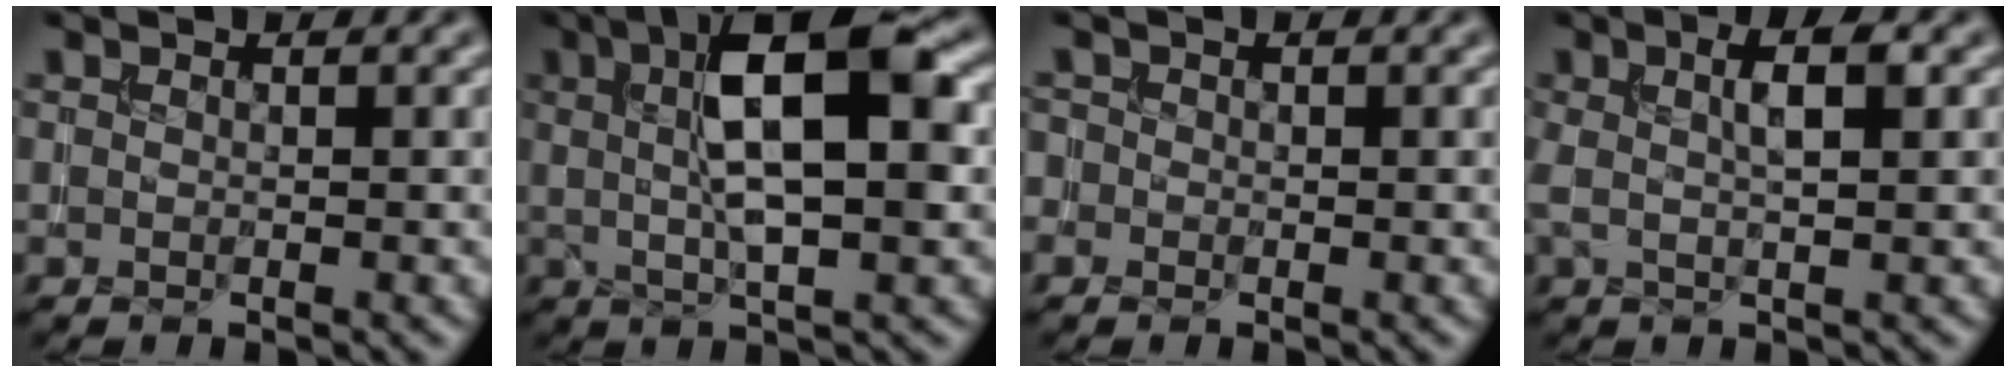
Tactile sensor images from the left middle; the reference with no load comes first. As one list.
[{"total": 9.9, "force": [2.1, 2.8, 9.3], "torque": [-0.143, 0.015, 0.027]}, {"total": 0.8, "force": [-0.4, 0.7, 0.0], "torque": [0.005, -0.003, -0.011]}, {"total": 3.2, "force": [0.8, 0.6, 3.1], "torque": [-0.053, 0.007, 0.010]}]